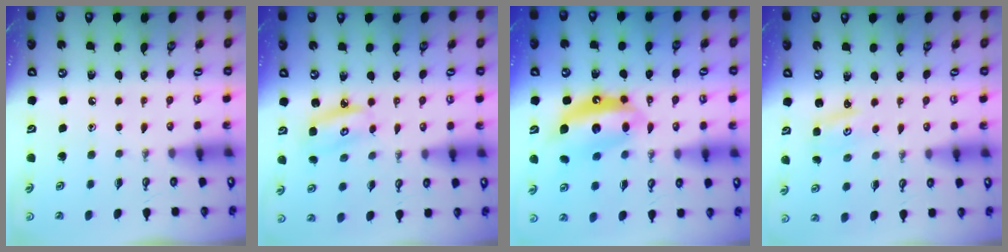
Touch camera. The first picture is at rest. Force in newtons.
{"total": 5.4, "press": 5.4, "slide": 0.4}
{"total": 11.7, "press": 11.7, "slide": 0.9}
{"total": 1.3, "press": 1.3, "slide": 0.2}